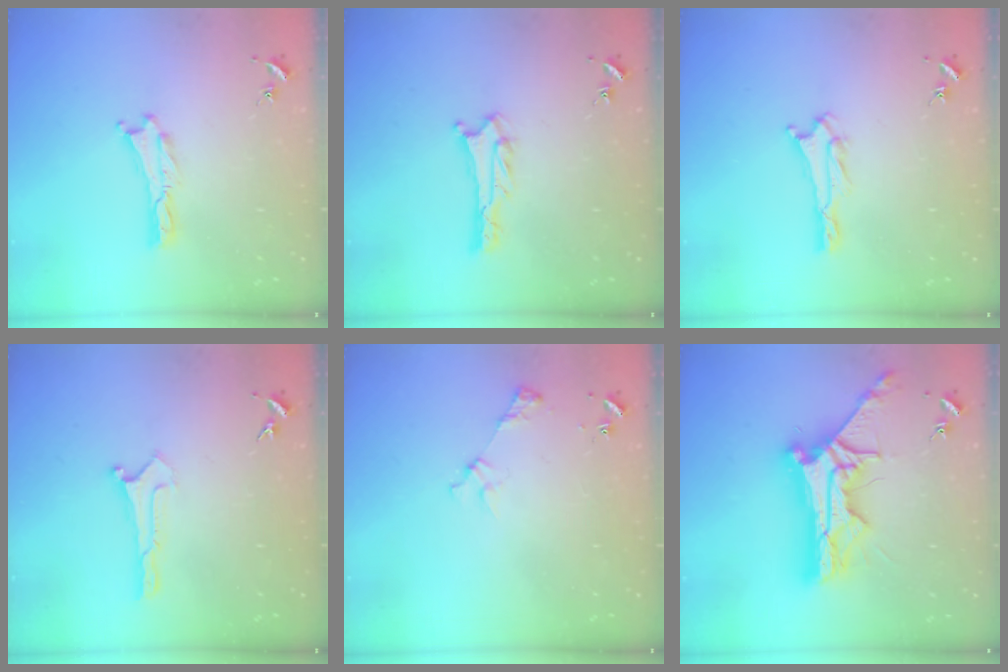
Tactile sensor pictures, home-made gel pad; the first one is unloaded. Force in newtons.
{"total": 3.3, "press": 3.3, "slide": 0.3}
{"total": 0.7, "press": 0.7, "slide": 0.1}
{"total": 0.0}
{"total": 3.3, "press": 3.3, "slide": 0.3}
{"total": 13.3, "press": 13.3, "slide": 1.1}